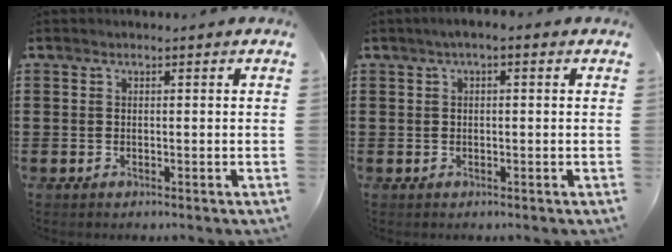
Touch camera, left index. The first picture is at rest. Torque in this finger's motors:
{"motor_torque": [0.78, -0.55, 0.37, 0.09]}